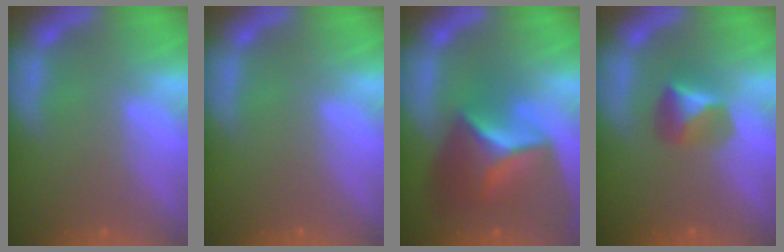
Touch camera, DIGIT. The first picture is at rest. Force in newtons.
{"total": 0.0}
{"total": 8.9}
{"total": 2.9}